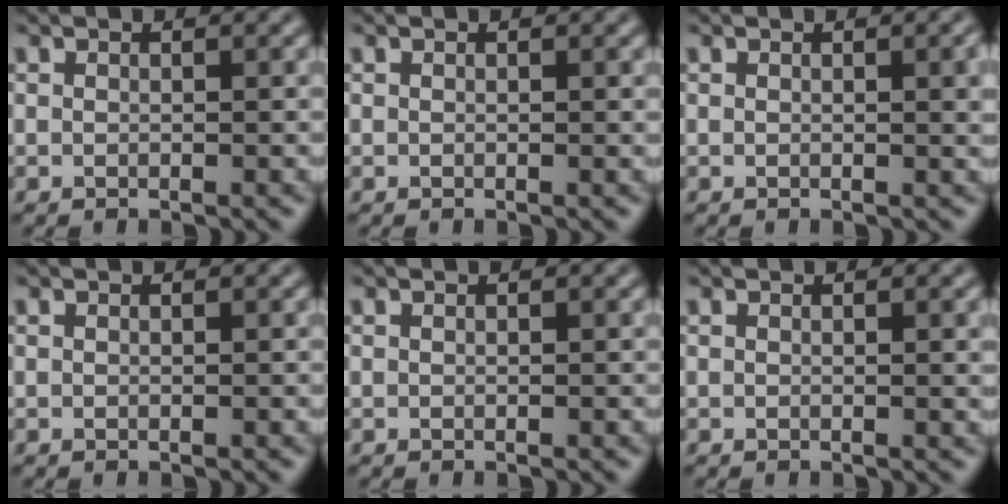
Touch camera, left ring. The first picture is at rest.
{"total": 0.0}
{"total": 1.7, "force": [0.3, 0.4, 1.6], "torque": [-0.019, 0.001, 0.004]}
{"total": 0.0}
{"total": 0.0}
{"total": 0.6, "force": [0.1, 0.1, 0.6], "torque": [-0.006, 0.000, 0.001]}